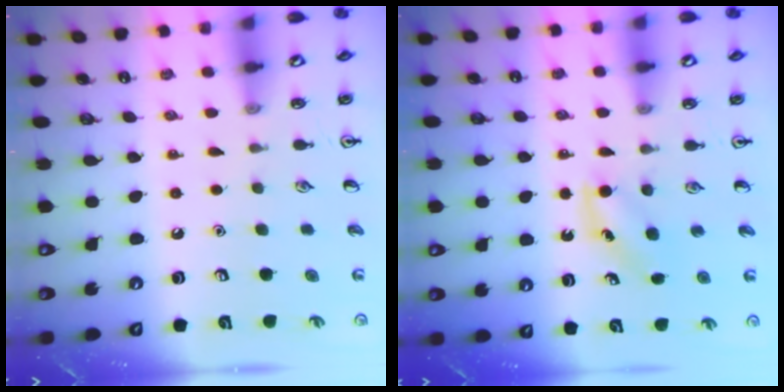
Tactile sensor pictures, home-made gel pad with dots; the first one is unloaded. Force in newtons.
{"total": 3.6, "press": 3.3, "slide": 1.4}